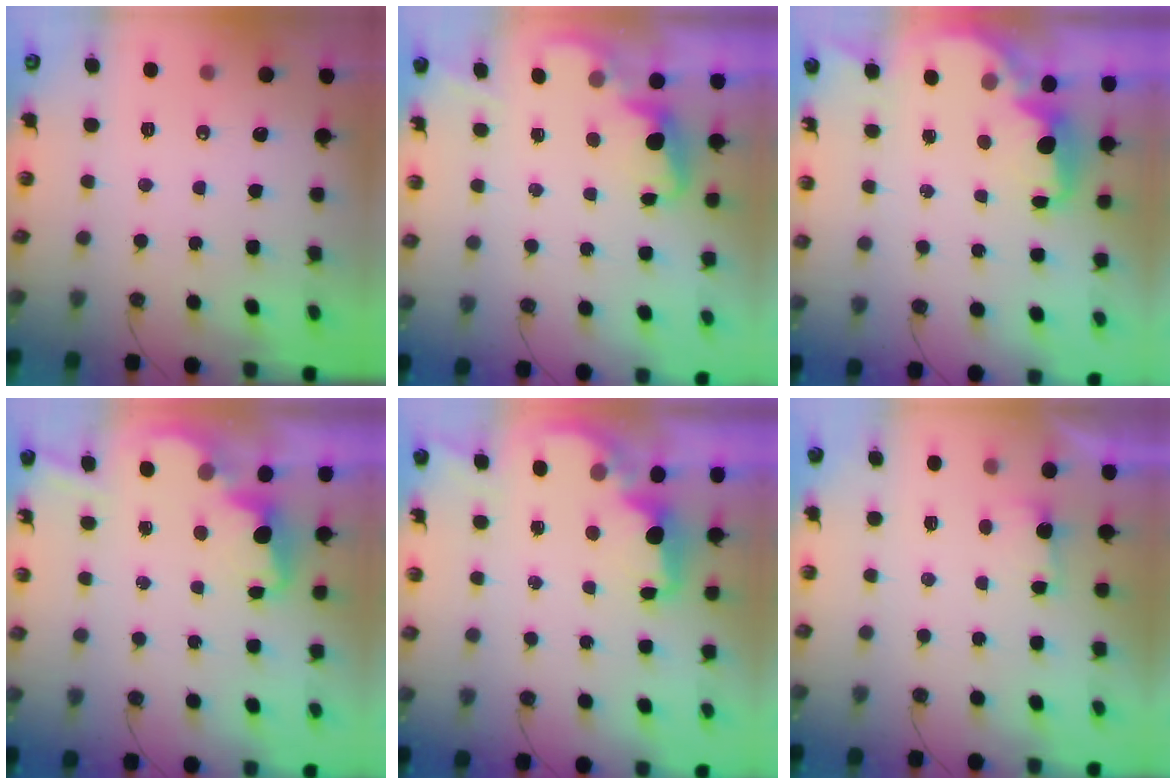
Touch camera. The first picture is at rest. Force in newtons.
{"total": 2.5, "press": 2.4, "slide": 0.7}
{"total": 2.4, "press": 2.3, "slide": 0.8}
{"total": 3.5, "press": 3.4, "slide": 0.7}
{"total": 2.1, "press": 1.9, "slide": 0.8}
{"total": 0.8, "press": 0.4, "slide": 0.7}